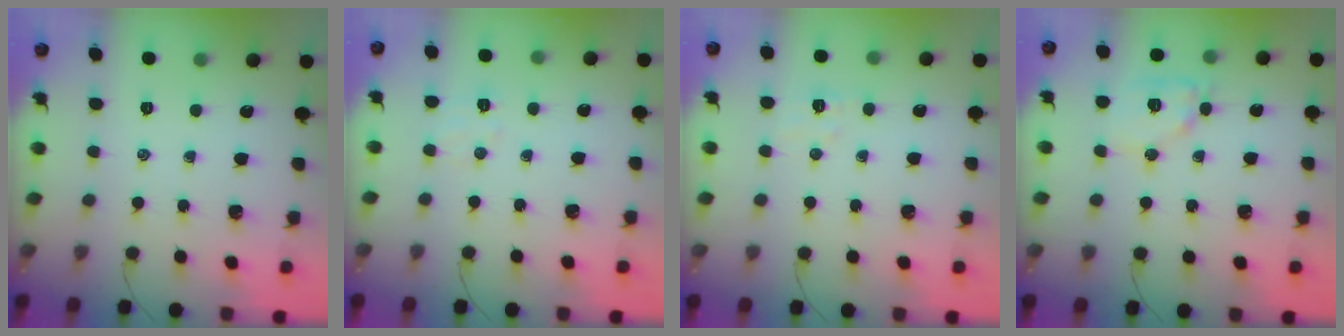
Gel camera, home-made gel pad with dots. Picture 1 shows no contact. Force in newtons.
{"total": 5.2, "press": 5.0, "slide": 1.2}
{"total": 5.7, "press": 5.6, "slide": 0.9}
{"total": 11.1, "press": 11.1, "slide": 1.2}